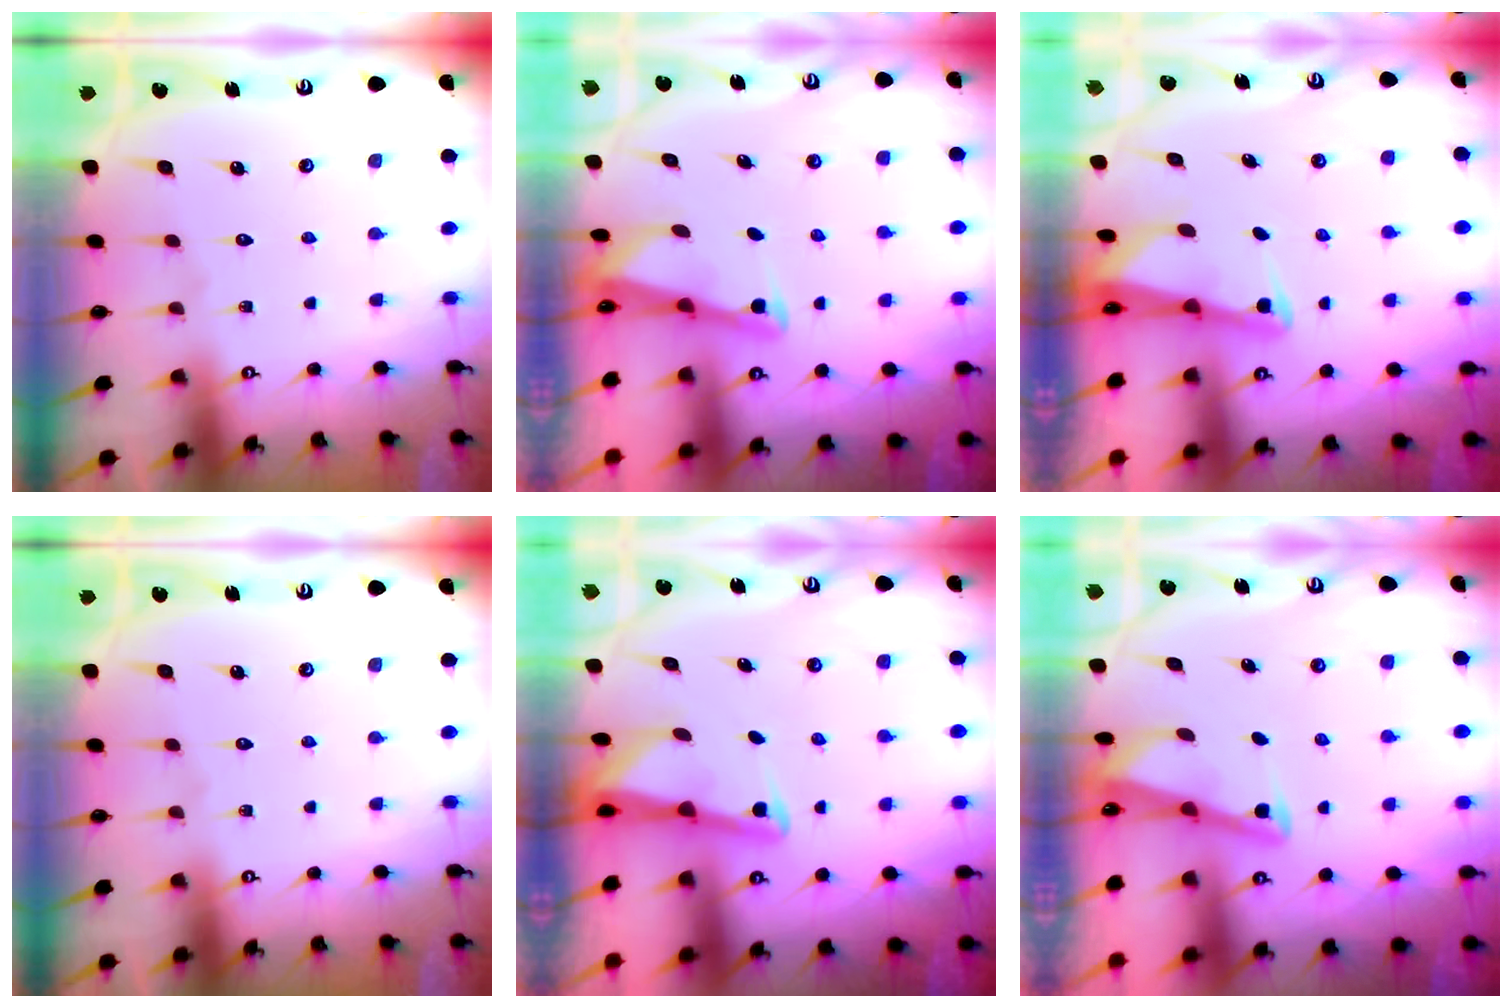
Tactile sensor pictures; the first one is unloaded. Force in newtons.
{"total": 2.7, "press": 2.7, "slide": 0.1}
{"total": 2.7, "press": 2.7, "slide": 0.2}
{"total": 0.0}
{"total": 3.0, "press": 3.0, "slide": 0.3}
{"total": 2.8, "press": 2.7, "slide": 0.4}